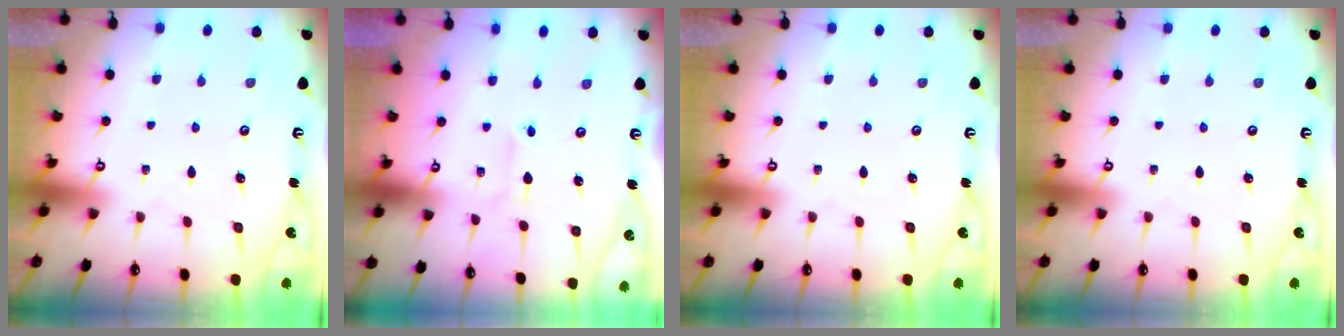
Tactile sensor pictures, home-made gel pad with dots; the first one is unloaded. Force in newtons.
{"total": 2.1, "press": 1.9, "slide": 0.7}
{"total": 0.0}
{"total": 0.0}